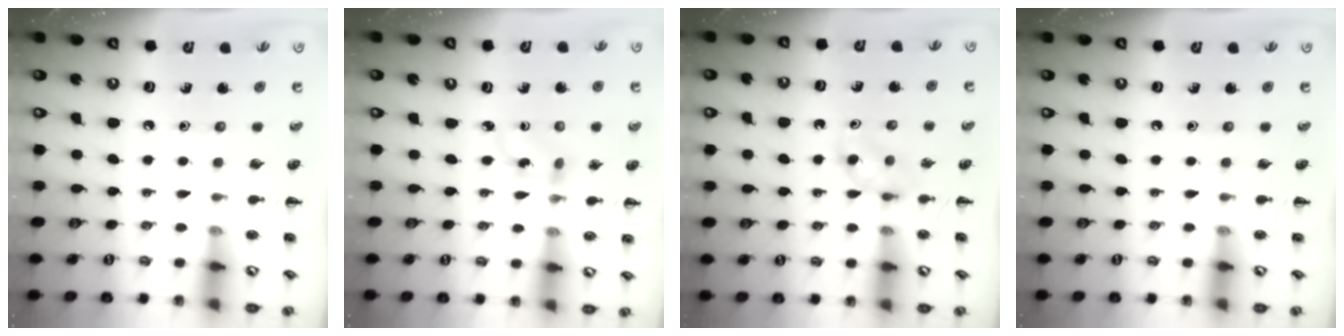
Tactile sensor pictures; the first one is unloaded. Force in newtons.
{"total": 2.1, "press": 1.9, "slide": 1.0}
{"total": 2.7, "press": 2.4, "slide": 1.1}
{"total": 0.0}